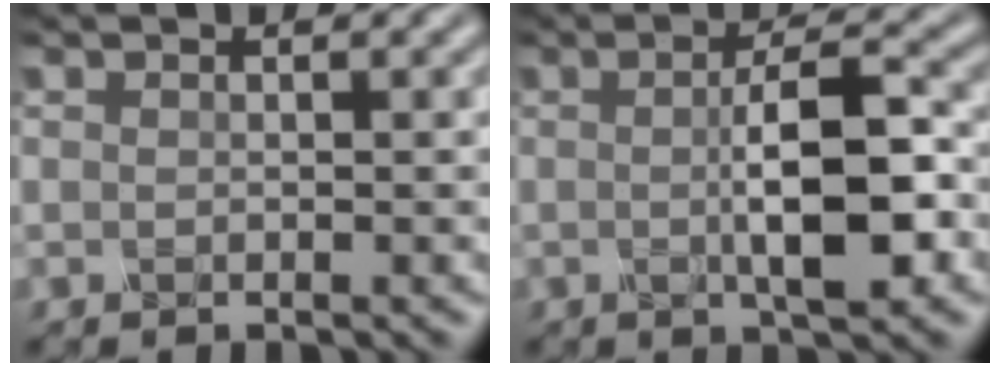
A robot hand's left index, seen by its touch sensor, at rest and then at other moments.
{"total": 6.5, "force": [-0.4, 1.7, 6.3], "torque": [-0.106, 0.003, -0.007]}